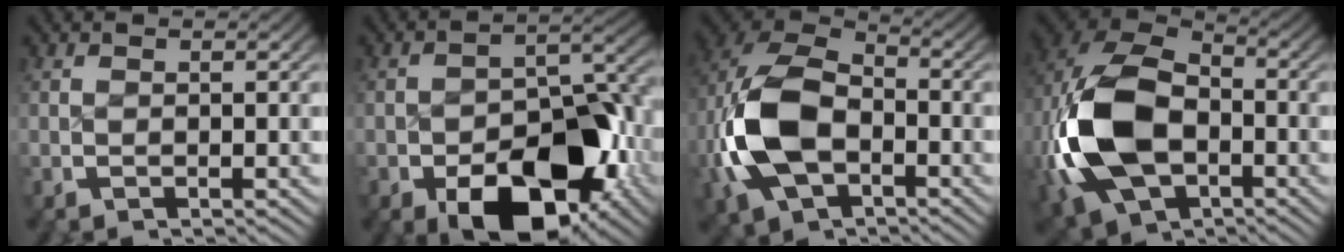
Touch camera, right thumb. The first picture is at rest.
{"total": 13.9, "force": [-4.4, 7.8, 10.6], "torque": [-0.169, -0.048, -0.043]}
{"total": 13.0, "force": [-1.4, 9.4, 8.9], "torque": [-0.235, -0.042, -0.005]}
{"total": 16.1, "force": [-1.7, 11.4, 11.3], "torque": [-0.277, -0.050, -0.006]}